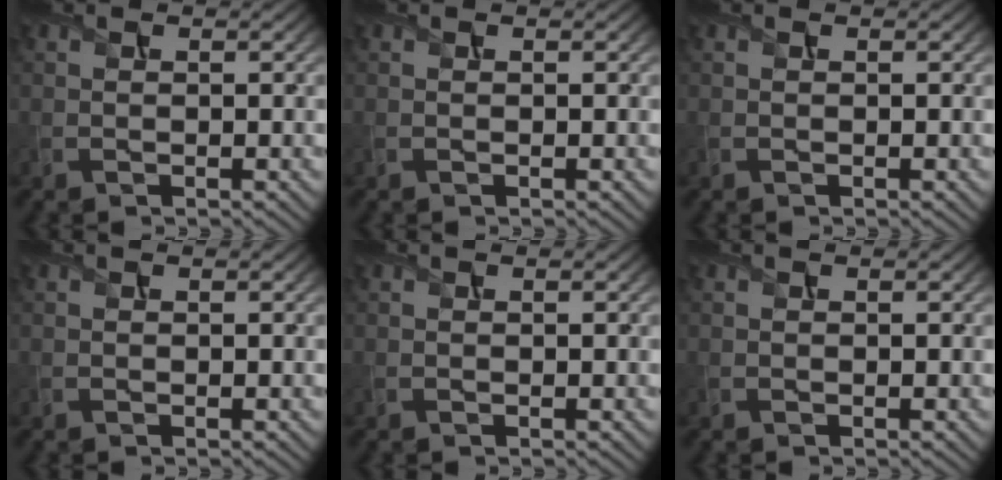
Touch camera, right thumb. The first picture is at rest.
{"total": 0.0}
{"total": 0.0}
{"total": 0.0}
{"total": 0.0}
{"total": 0.0}